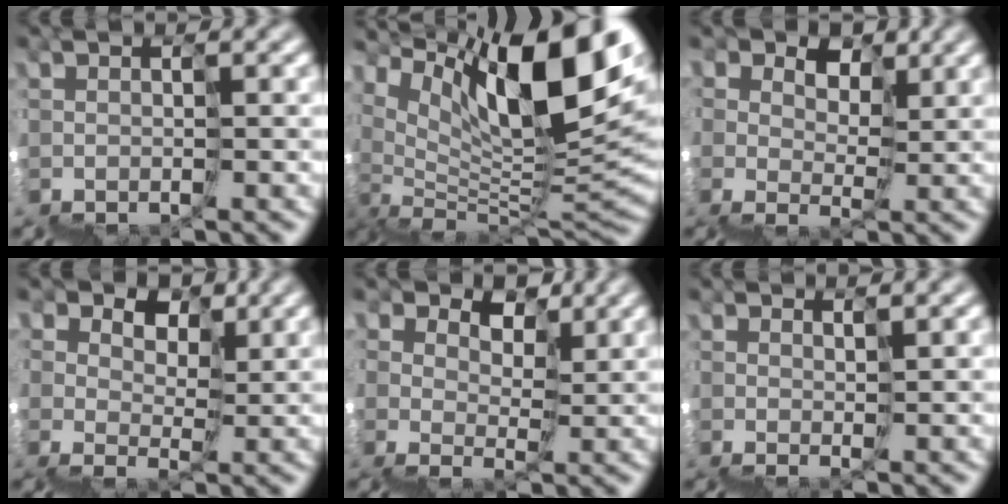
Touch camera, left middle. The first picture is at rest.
{"total": 13.4, "force": [8.4, 2.9, 10.1], "torque": [-0.161, 0.037, 0.157]}
{"total": 5.1, "force": [3.0, 3.8, 1.6], "torque": [-0.014, 0.015, 0.062]}
{"total": 5.5, "force": [3.1, 4.2, 1.8], "torque": [-0.021, 0.016, 0.064]}
{"total": 4.7, "force": [3.4, 3.1, 1.0], "torque": [0.000, 0.020, 0.067]}
{"total": 1.8, "force": [1.1, 0.4, 1.4], "torque": [0.000, 0.003, 0.025]}